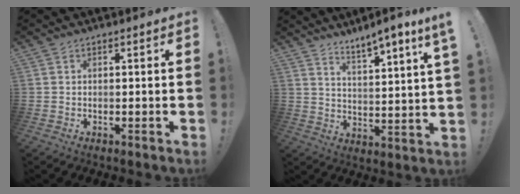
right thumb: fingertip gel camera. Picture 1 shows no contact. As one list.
[{"total": 6.9, "force": [5.7, -0.1, 3.9], "torque": [-0.054, -0.049, 0.090]}]